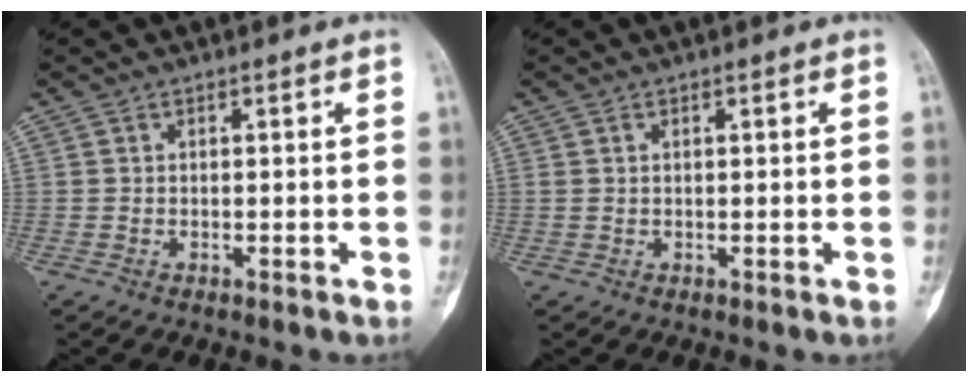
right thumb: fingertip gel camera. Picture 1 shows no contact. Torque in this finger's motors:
{"motor_torque": [-0.20, -0.02, 0.32, 0.07, -0.10]}